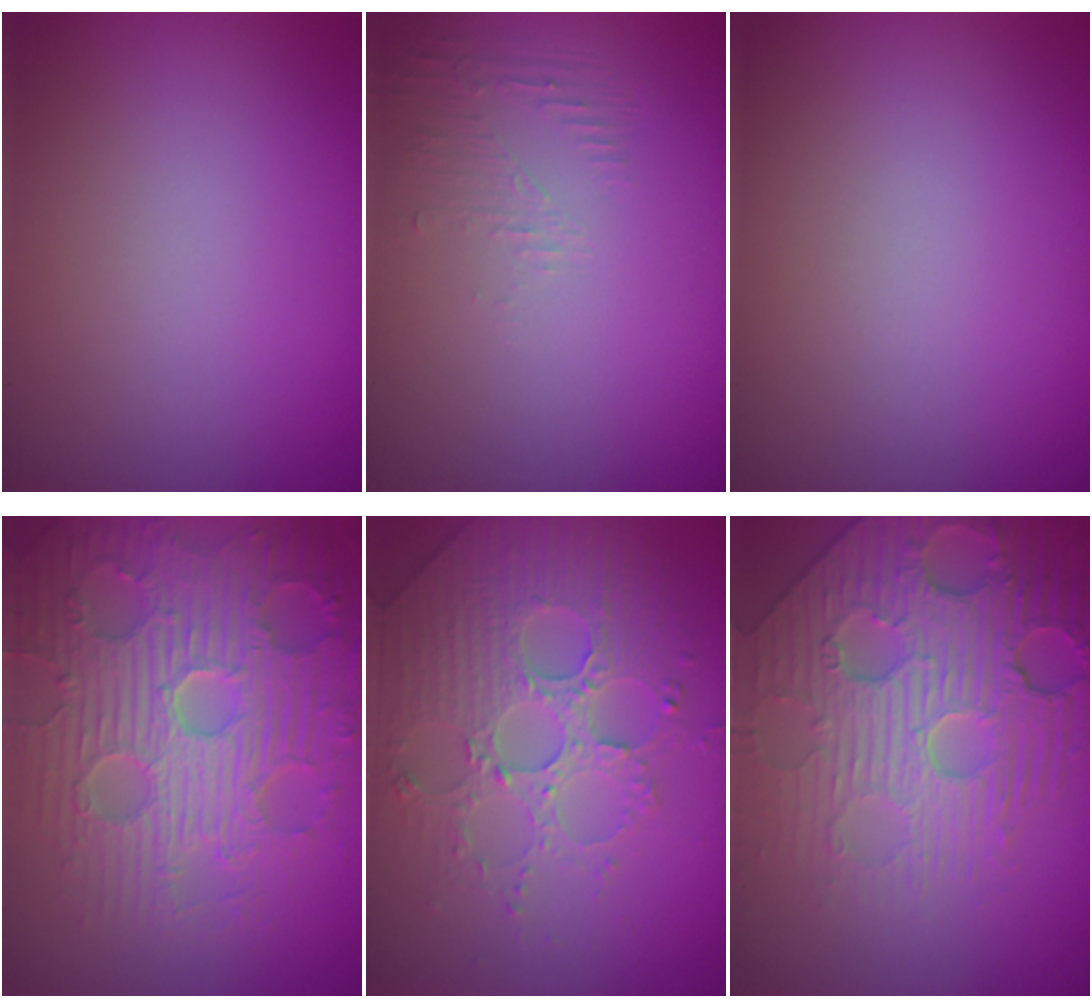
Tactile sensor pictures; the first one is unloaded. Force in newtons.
{"total": 1.3, "press": 0.0, "slide": 1.3}
{"total": 0.0}
{"total": 9.1, "press": 6.7, "slide": 6.2}
{"total": 4.4, "press": 4.3, "slide": 1.1}
{"total": 8.7, "press": 6.0, "slide": 6.3}